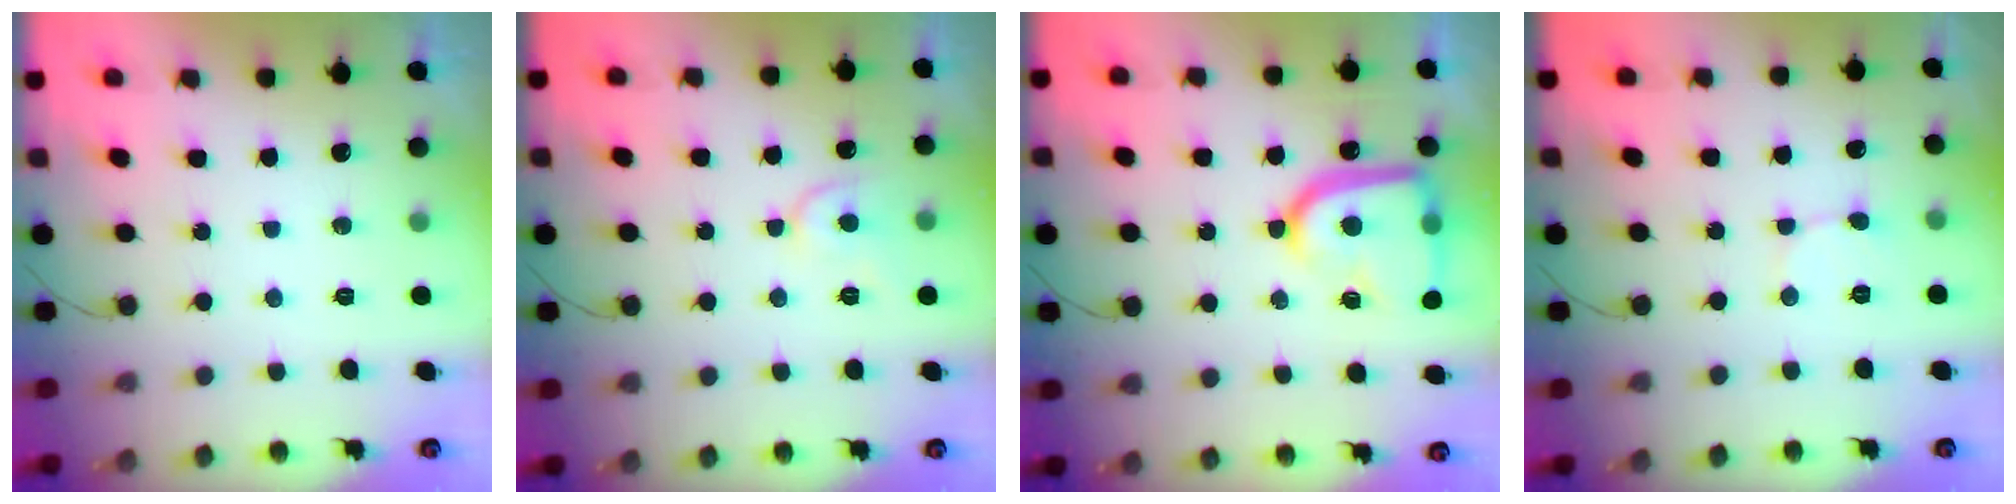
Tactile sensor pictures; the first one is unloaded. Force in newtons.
{"total": 7.5, "press": 7.4, "slide": 1.0}
{"total": 18.1, "press": 18.0, "slide": 1.7}
{"total": 1.6, "press": 1.6, "slide": 0.1}